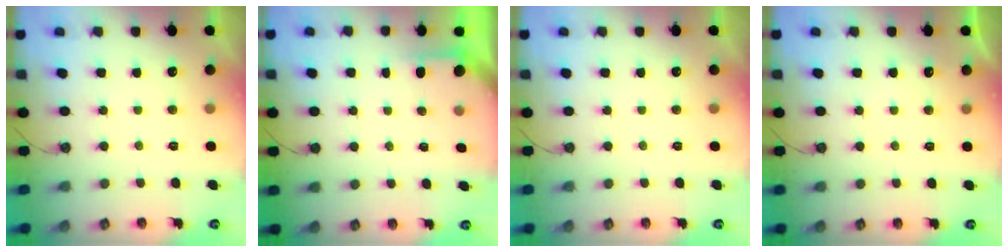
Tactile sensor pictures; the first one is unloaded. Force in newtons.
{"total": 1.7, "press": 1.7, "slide": 0.2}
{"total": 0.5, "press": 0.4, "slide": 0.4}
{"total": 3.0, "press": 3.0, "slide": 0.4}